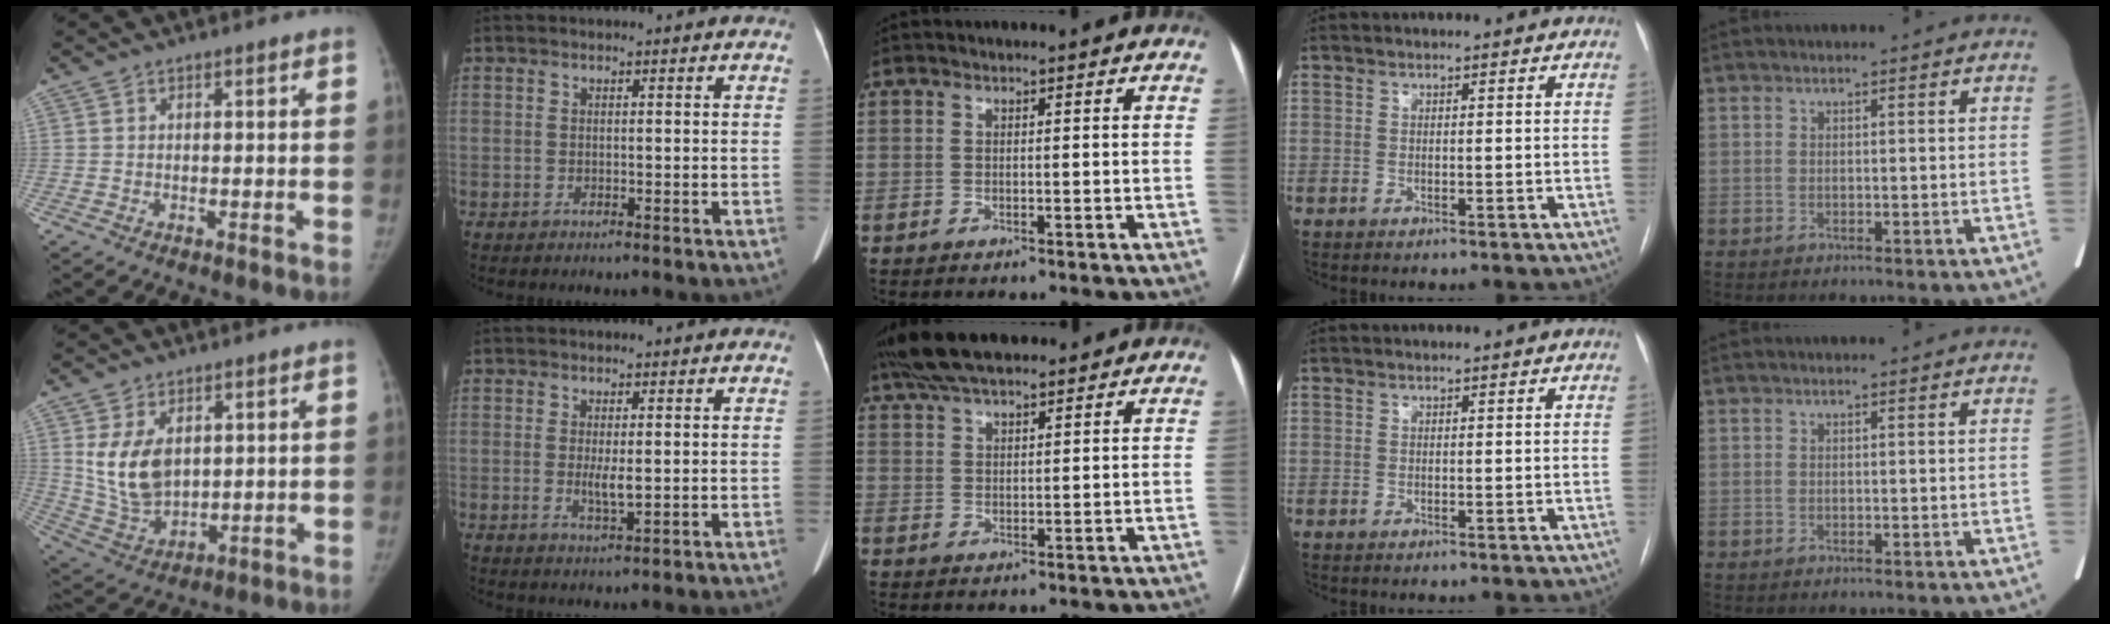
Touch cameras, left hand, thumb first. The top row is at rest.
{"thumb": {"total": 11.1, "force": [2.9, 7.2, 7.9], "torque": [-0.127, -0.019, 0.076]}, "index": {"total": 2.8, "force": [-0.1, 0.5, 2.8], "torque": [-0.055, -0.007, 0.002]}, "middle": {"total": 11.0, "force": [9.0, 2.8, 5.6], "torque": [-0.101, 0.044, 0.158]}}